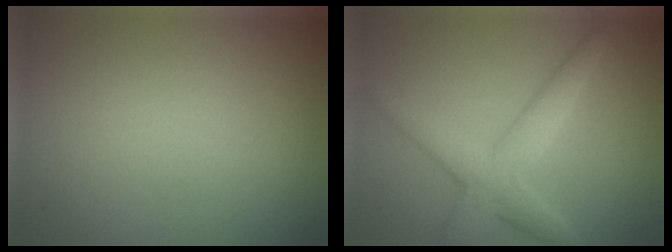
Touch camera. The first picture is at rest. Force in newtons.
{"total": 3.9, "press": 3.9, "slide": 0.2}